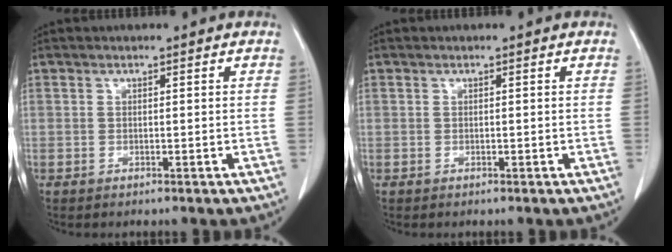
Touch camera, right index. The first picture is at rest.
{"total": 0.0}